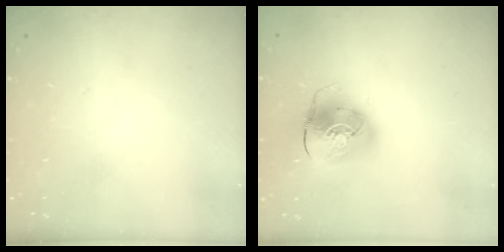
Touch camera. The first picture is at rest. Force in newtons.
{"total": 11.2, "press": 11.0, "slide": 1.9}